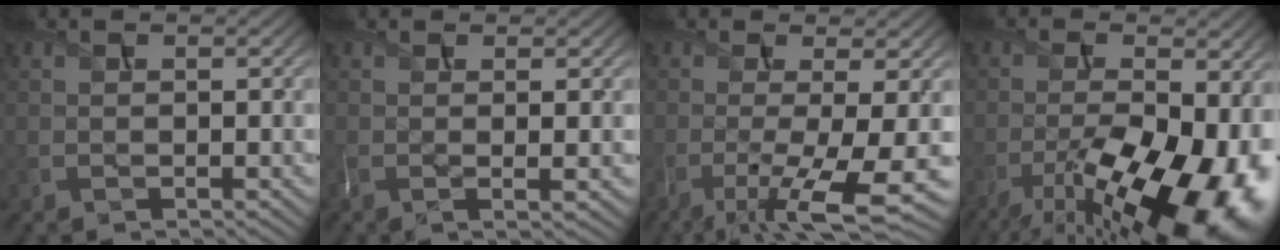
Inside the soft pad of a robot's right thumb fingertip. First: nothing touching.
{"total": 2.2, "force": [0.1, 0.1, 2.2], "torque": [-0.042, 0.002, 0.000]}
{"total": 8.6, "force": [-2.9, 1.6, 7.9], "torque": [-0.128, -0.008, -0.042]}
{"total": 16.6, "force": [-7.9, 6.9, 12.8], "torque": [-0.206, -0.028, -0.109]}